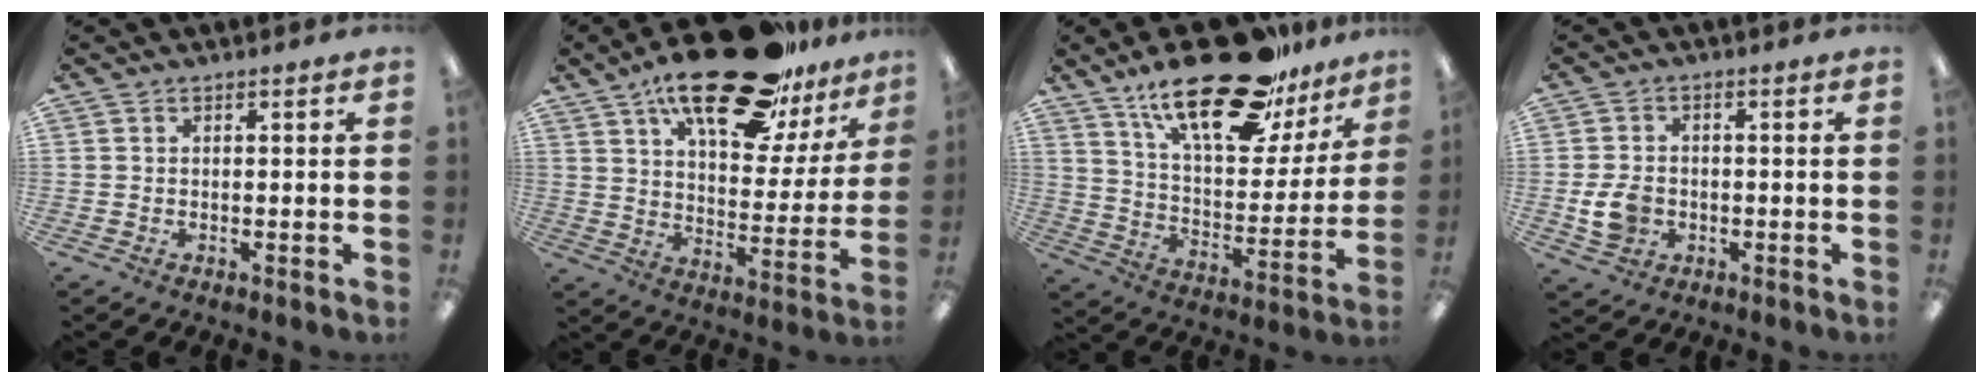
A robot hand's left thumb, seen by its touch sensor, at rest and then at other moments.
{"total": 25.4, "force": [17.7, 9.4, 15.5], "torque": [-0.242, -0.096, 0.293]}
{"total": 26.9, "force": [18.9, 10.6, 16.1], "torque": [-0.242, -0.112, 0.313]}
{"total": 6.6, "force": [-1.4, 5.2, 3.9], "torque": [-0.068, 0.002, -0.027]}